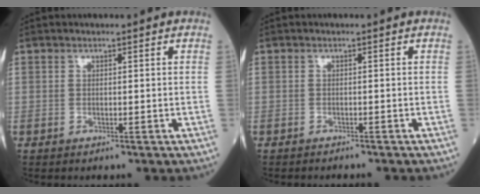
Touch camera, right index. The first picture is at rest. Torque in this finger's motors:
{"motor_torque": [-0.36, -0.16, -0.14, -0.09]}